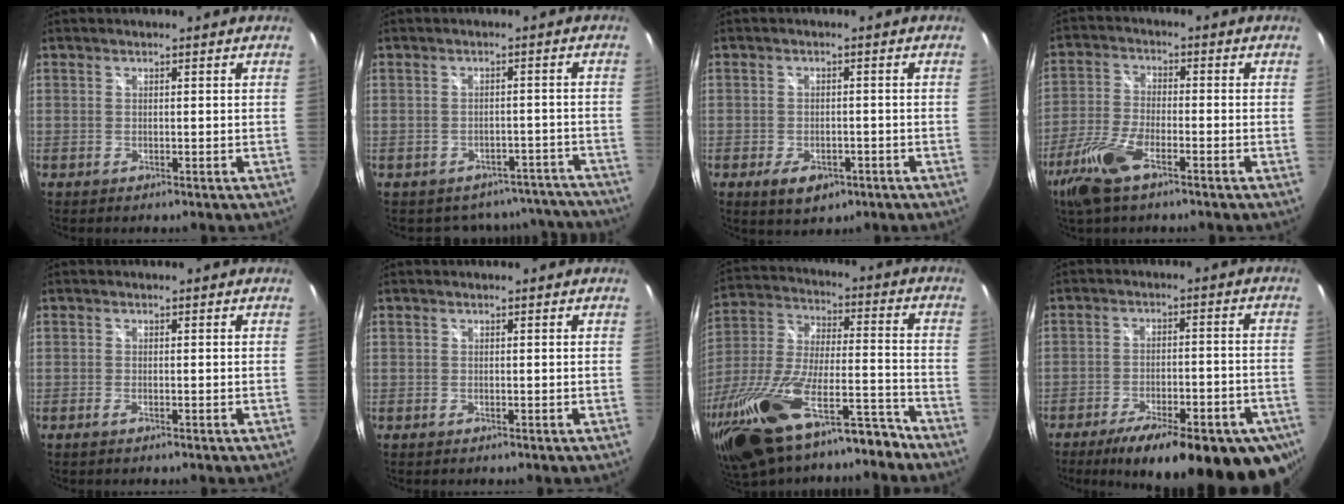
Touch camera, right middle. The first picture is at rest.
{"total": 12.3, "force": [-10.6, 5.8, 2.4], "torque": [-0.043, 0.025, -0.107]}
{"total": 5.6, "force": [-3.0, 3.1, 3.5], "torque": [-0.071, -0.009, -0.041]}
{"total": 9.4, "force": [-5.8, 3.1, 6.7], "torque": [-0.160, -0.010, -0.119]}
{"total": 0.9, "force": [-0.6, 0.1, 0.6], "torque": [-0.013, -0.002, -0.013]}
{"total": 0.0}
{"total": 26.4, "force": [-18.8, 8.4, 16.6], "torque": [-0.339, -0.035, -0.314]}
{"total": 23.3, "force": [-15.8, 6.6, 15.9], "torque": [-0.251, -0.044, -0.206]}